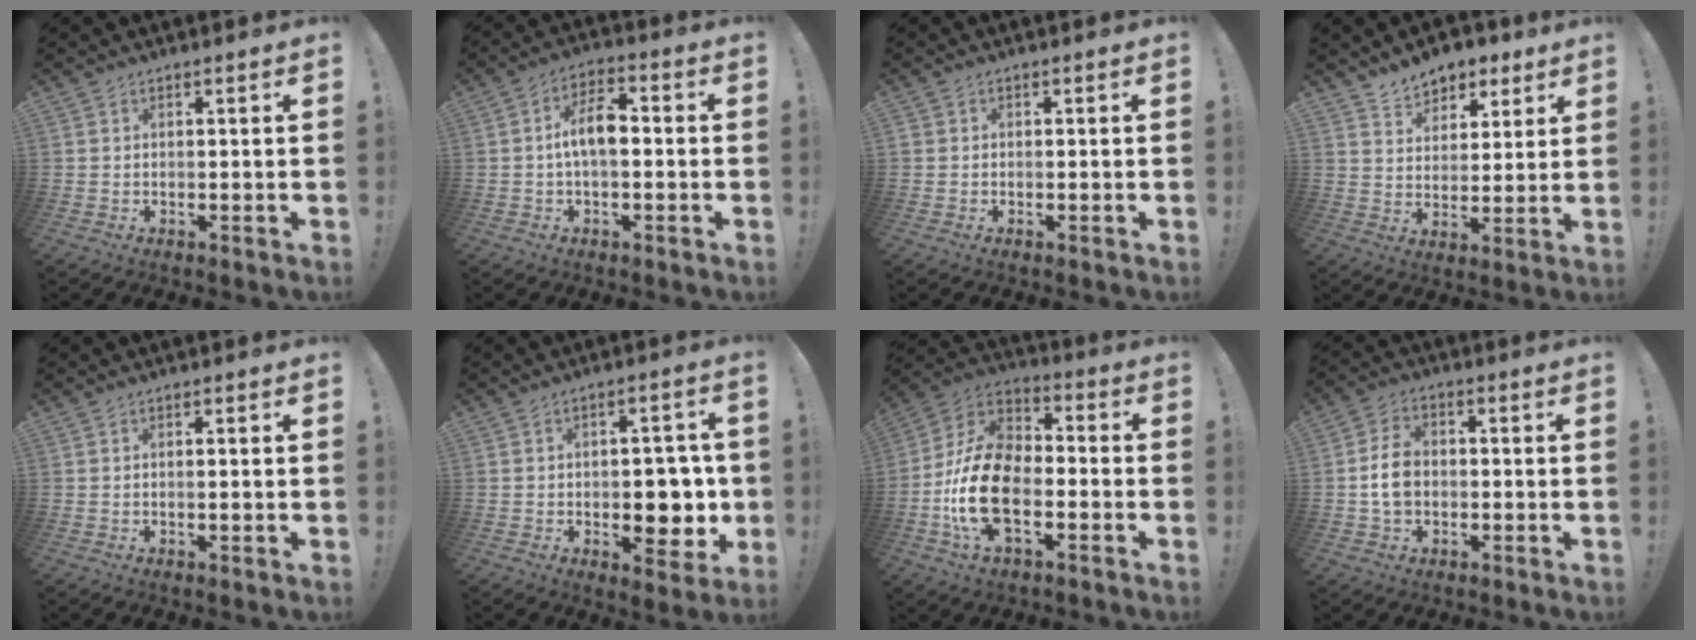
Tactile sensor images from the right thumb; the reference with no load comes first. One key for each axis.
{"total": 9.4, "fx": -0.2, "fy": 4.5, "fz": 8.3, "tx": -0.141, "ty": 0.009, "tz": -0.007}
{"total": 1.1, "fx": -0.3, "fy": 1.1, "fz": 0.2, "tx": -0.005, "ty": 0.005, "tz": -0.005}
{"total": 8.4, "fx": 6.5, "fy": 5.1, "fz": 1.4, "tx": -0.016, "ty": -0.048, "tz": 0.126}
{"total": 1.0, "fx": -0.1, "fy": 0.0, "fz": 1.0, "tx": -0.012, "ty": -0.001, "tz": -0.004}
{"total": 11.4, "fx": -1.5, "fy": 7.3, "fz": 8.7, "tx": -0.094, "ty": 0.007, "tz": -0.018}
{"total": 19.9, "fx": -6.2, "fy": 11.8, "fz": 14.8, "tx": -0.296, "ty": 0.034, "tz": -0.097}
{"total": 8.8, "fx": -0.9, "fy": 6.7, "fz": 5.6, "tx": -0.103, "ty": 0.016, "tz": -0.012}